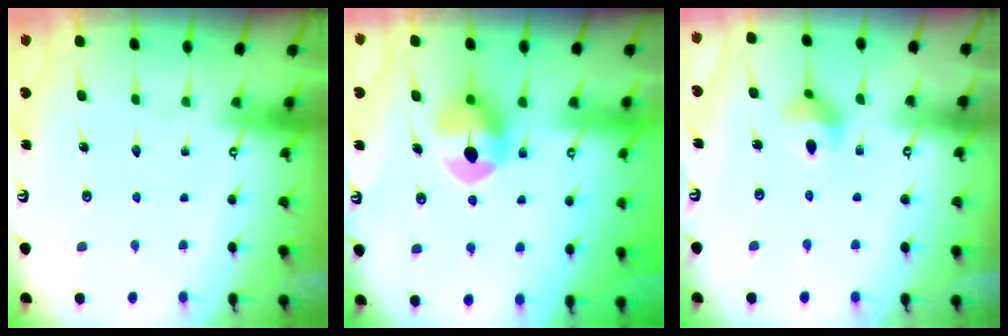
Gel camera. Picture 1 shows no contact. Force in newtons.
{"total": 9.1, "press": 9.1, "slide": 0.9}
{"total": 6.1, "press": 6.1, "slide": 0.5}